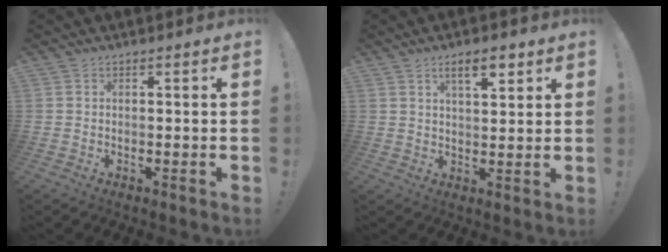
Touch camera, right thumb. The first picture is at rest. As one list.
[{"total": 6.6, "force": [4.0, 2.2, 4.8], "torque": [-0.063, -0.017, 0.064]}]